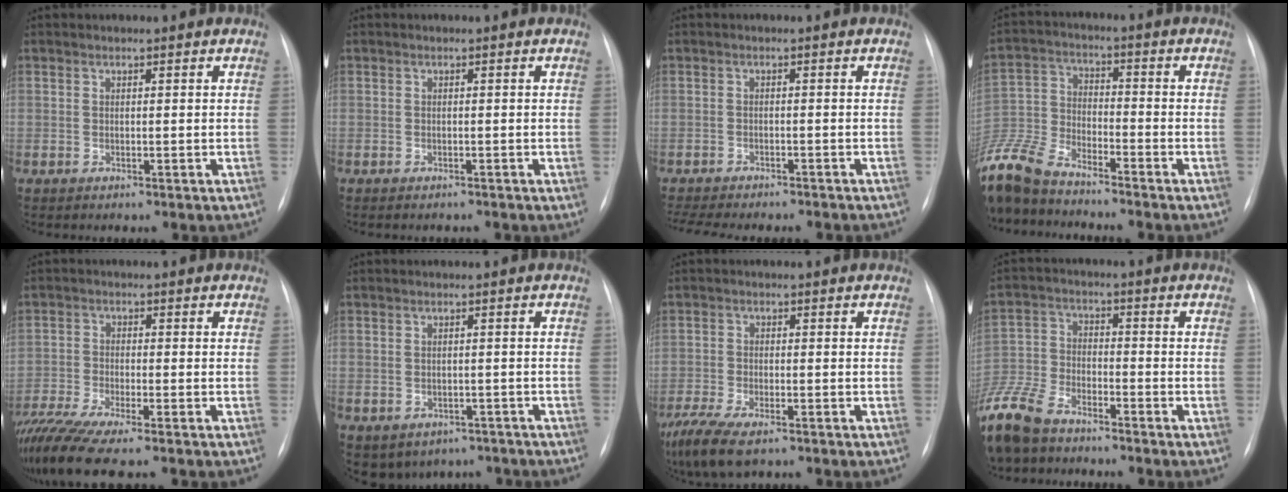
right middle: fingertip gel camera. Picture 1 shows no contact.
{"total": 1.2, "force": [-1.1, 0.4, 0.4], "torque": [-0.002, -0.001, -0.013]}
{"total": 13.0, "force": [-11.5, 3.1, 5.3], "torque": [-0.100, -0.011, -0.150]}
{"total": 13.2, "force": [-11.8, 2.9, 5.1], "torque": [-0.116, -0.012, -0.232]}
{"total": 10.3, "force": [-8.3, 0.3, 6.0], "torque": [-0.115, -0.024, -0.147]}
{"total": 7.9, "force": [-5.6, 5.3, 1.6], "torque": [-0.021, 0.013, -0.060]}
{"total": 9.3, "force": [-6.6, 2.8, 5.9], "torque": [-0.115, -0.024, -0.111]}
{"total": 14.3, "force": [-11.3, 5.6, 6.7], "torque": [-0.168, -0.022, -0.216]}